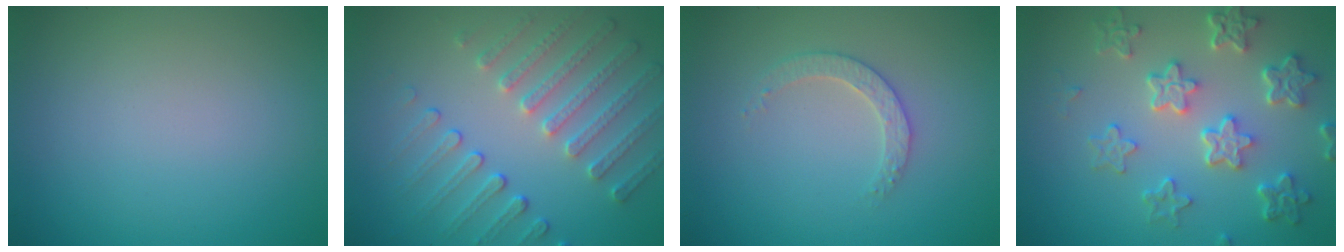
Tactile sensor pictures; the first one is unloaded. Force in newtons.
{"total": 4.6, "press": 3.8, "slide": 2.6}
{"total": 2.2, "press": 2.2, "slide": 0.6}
{"total": 6.0, "press": 4.5, "slide": 4.0}